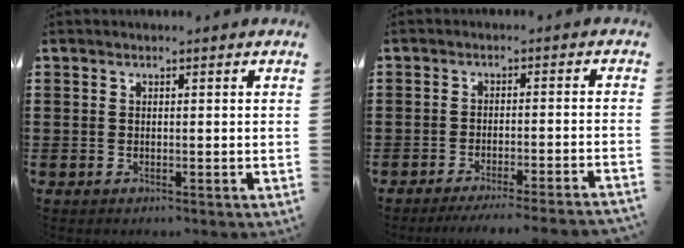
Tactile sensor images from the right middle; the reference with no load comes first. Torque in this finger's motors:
{"motor_torque": [2.14, 0.00, 0.22, 0.07]}